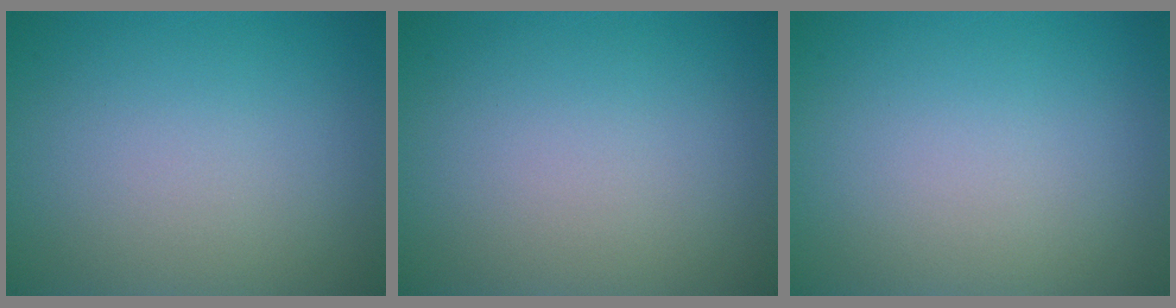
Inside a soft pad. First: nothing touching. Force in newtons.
{"total": 0.0}
{"total": 0.0}